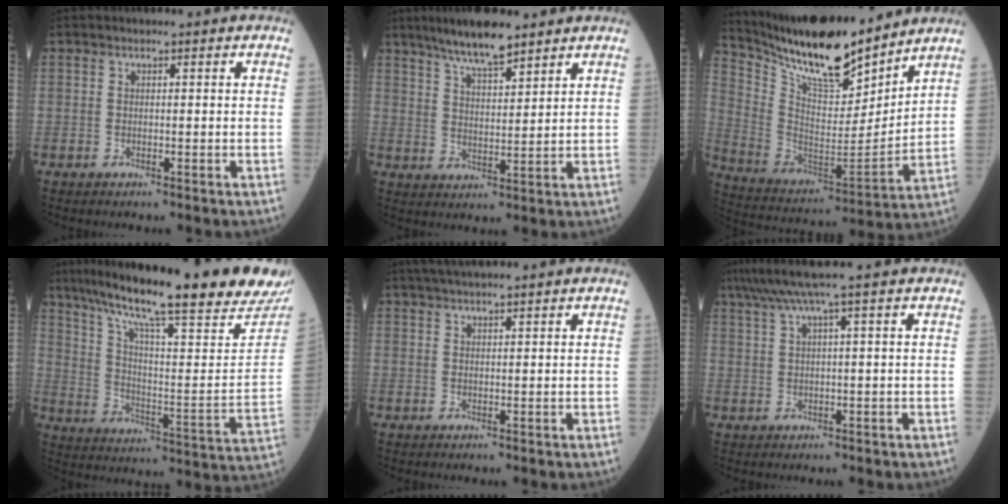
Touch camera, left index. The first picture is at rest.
{"total": 8.0, "force": [6.4, 1.2, 4.6], "torque": [-0.091, 0.012, 0.117]}
{"total": 17.8, "force": [15.7, 3.1, 7.9], "torque": [-0.154, -0.015, 0.285]}
{"total": 28.6, "force": [23.3, 2.3, 16.5], "torque": [-0.271, -0.049, 0.314]}
{"total": 6.0, "force": [5.1, -0.4, 3.1], "torque": [-0.047, 0.030, 0.083]}
{"total": 5.4, "force": [3.9, -1.8, 3.3], "torque": [-0.060, 0.023, 0.075]}